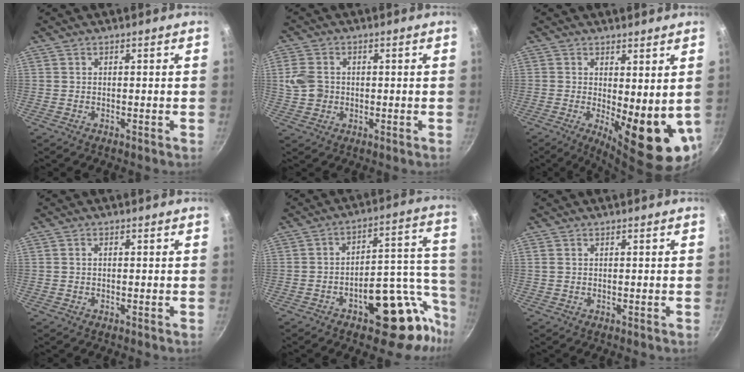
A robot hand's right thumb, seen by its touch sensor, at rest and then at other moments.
{"total": 5.9, "force": [0.1, 4.8, 3.3], "torque": [-0.060, 0.002, 0.000]}
{"total": 12.6, "force": [-0.2, 4.5, 11.8], "torque": [-0.133, -0.024, 0.010]}
{"total": 0.8, "force": [0.0, 0.6, 0.6], "torque": [-0.011, 0.004, 0.000]}
{"total": 19.4, "force": [-9.3, 9.9, 13.9], "torque": [-0.101, 0.069, -0.125]}
{"total": 0.8, "force": [0.3, 0.6, 0.5], "torque": [-0.009, 0.002, 0.005]}